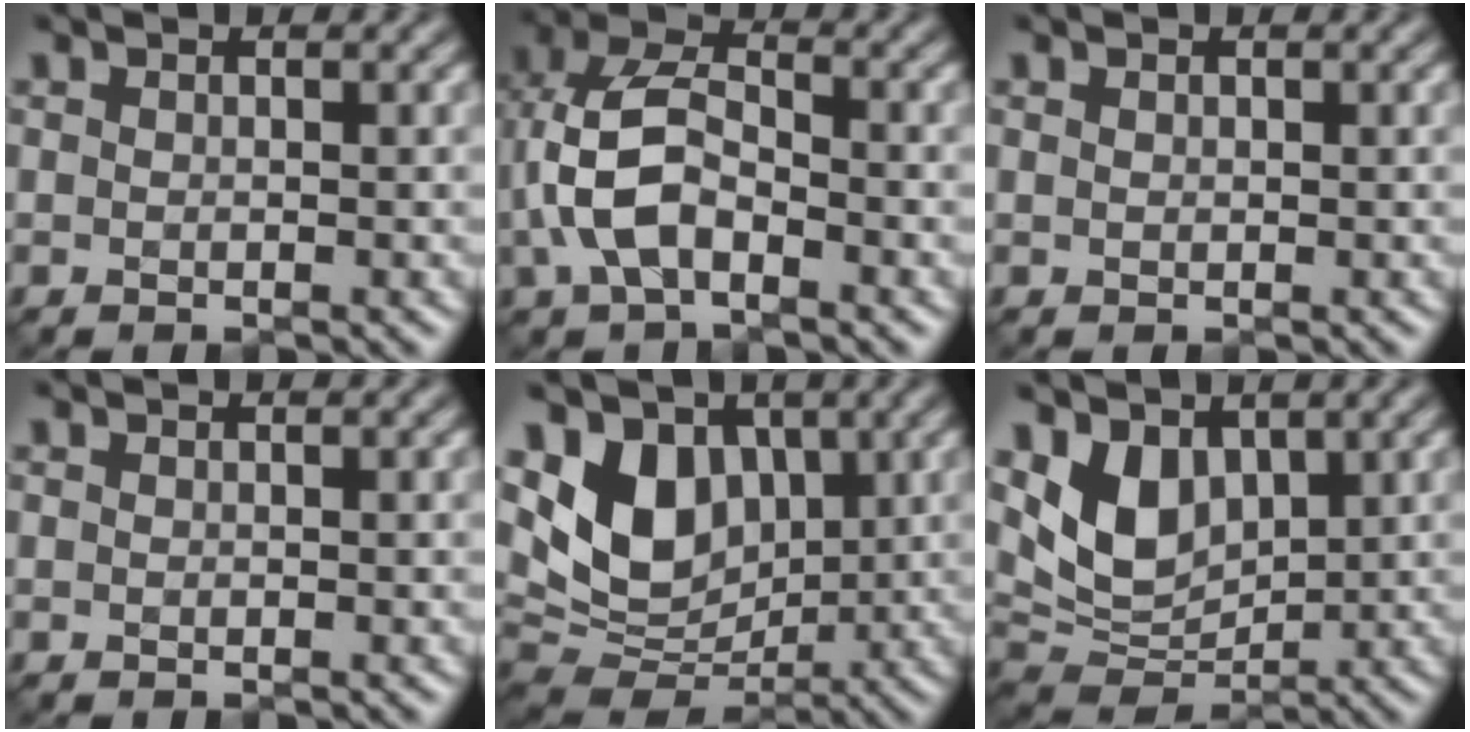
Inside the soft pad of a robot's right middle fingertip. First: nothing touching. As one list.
[{"total": 6.2, "force": [-1.7, 3.5, 4.8], "torque": [-0.113, 0.009, -0.043]}, {"total": 0.0}, {"total": 0.0}, {"total": 8.0, "force": [2.2, 5.8, 5.1], "torque": [-0.102, -0.011, 0.032]}, {"total": 5.6, "force": [2.0, 3.8, 3.6], "torque": [-0.074, -0.015, 0.035]}]